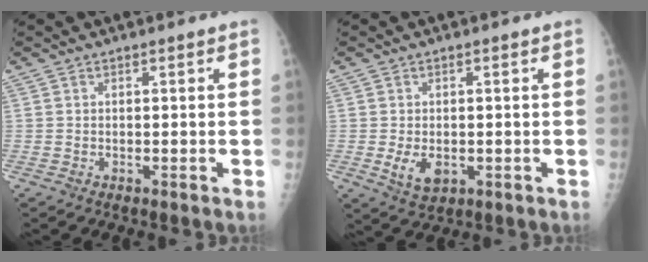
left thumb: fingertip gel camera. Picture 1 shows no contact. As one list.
[{"total": 4.0, "force": [-0.6, 2.6, 2.9], "torque": [-0.047, -0.008, -0.001]}]